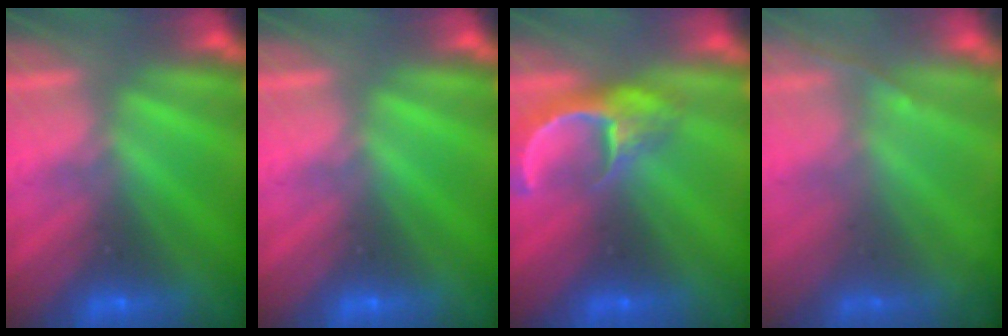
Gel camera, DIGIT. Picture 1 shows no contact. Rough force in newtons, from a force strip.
{"total": 0.0}
{"total": 4.9}
{"total": 1.3}